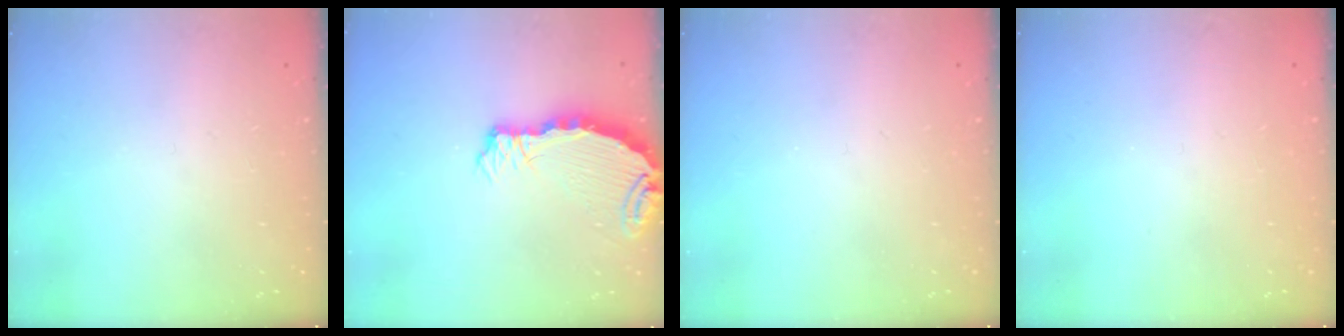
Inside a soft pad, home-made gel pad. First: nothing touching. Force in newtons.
{"total": 7.5, "press": 7.4, "slide": 0.8}
{"total": 0.0}
{"total": 0.0}